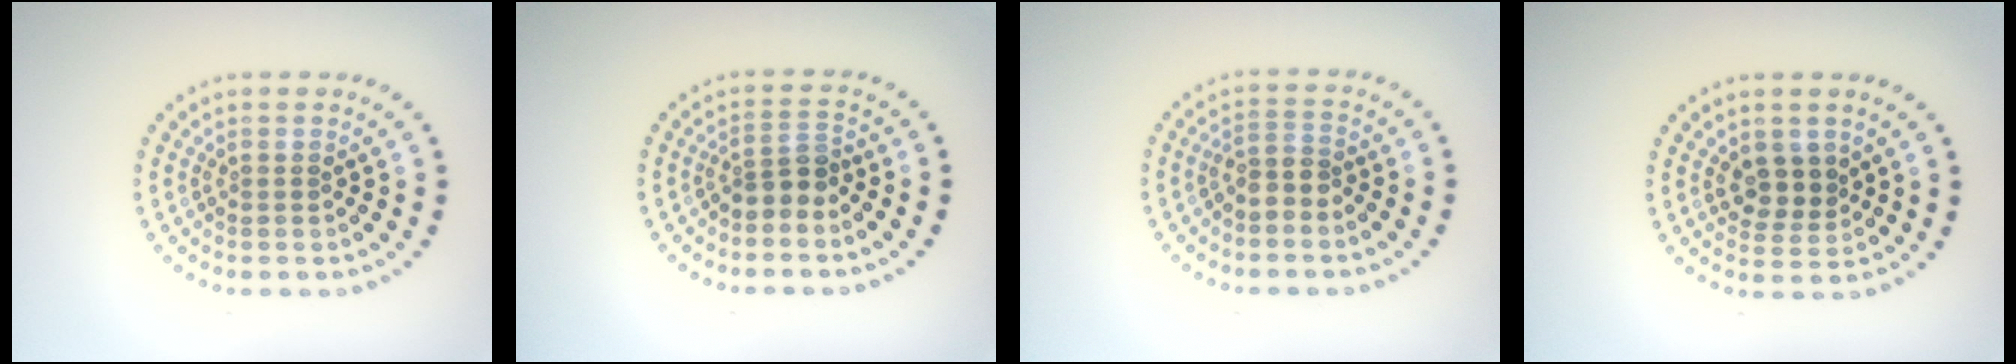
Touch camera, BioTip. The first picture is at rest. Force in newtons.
{"total": 2.2, "press": 1.8, "slide": 1.4}
{"total": 2.2, "press": 1.8, "slide": 1.1}
{"total": 2.7, "press": 2.5, "slide": 1.1}